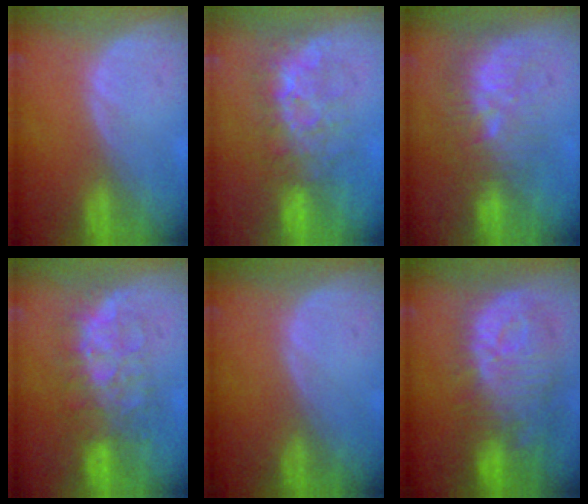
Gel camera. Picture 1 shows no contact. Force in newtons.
{"total": 7.9, "press": 7.5, "slide": 2.7}
{"total": 9.6, "press": 8.6, "slide": 4.2}
{"total": 8.2, "press": 8.0, "slide": 1.5}
{"total": 0.0}
{"total": 12.1, "press": 10.9, "slide": 5.2}